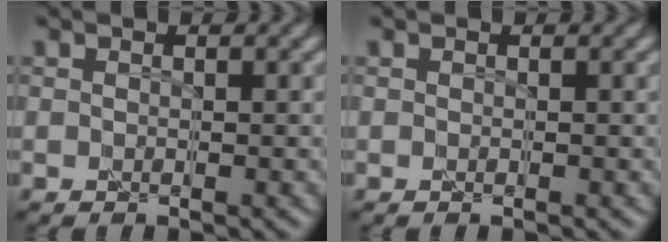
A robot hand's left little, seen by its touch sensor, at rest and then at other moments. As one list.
[{"total": 0.0}]